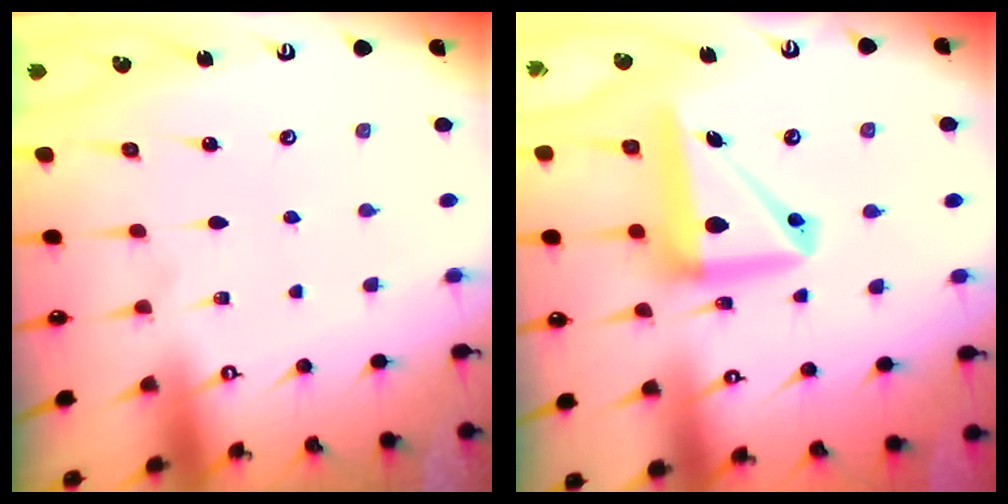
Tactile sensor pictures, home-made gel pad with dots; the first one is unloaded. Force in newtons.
{"total": 13.7, "press": 13.5, "slide": 2.1}